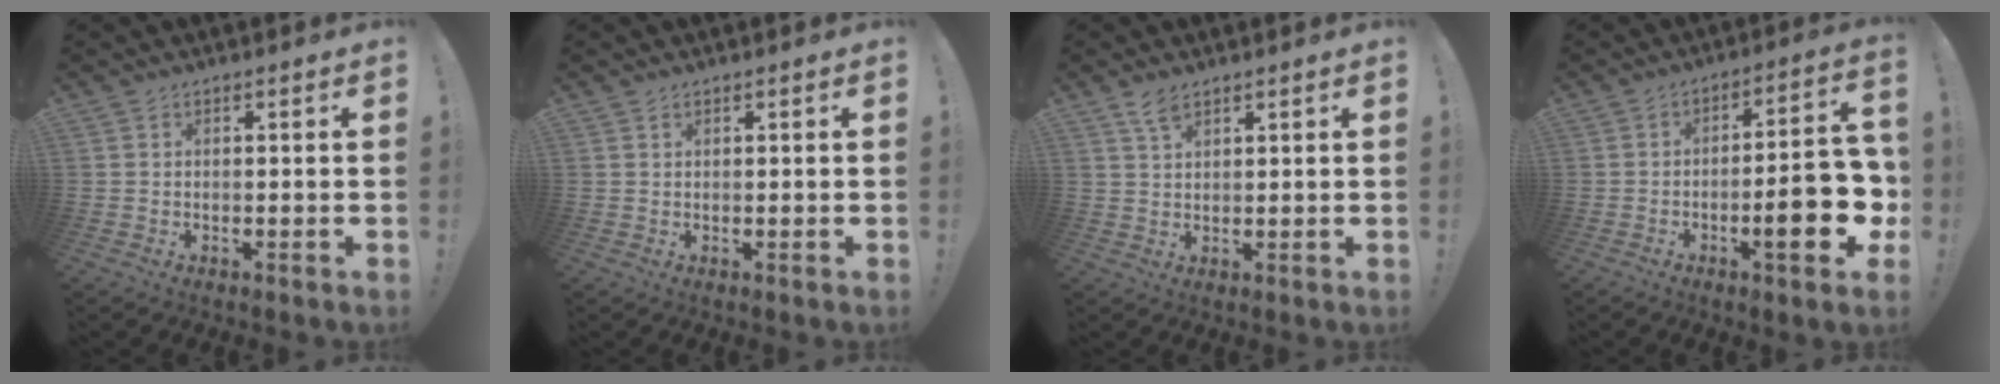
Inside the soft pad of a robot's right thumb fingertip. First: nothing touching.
{"total": 0.7, "force": [0.6, 0.3, 0.2], "torque": [0.001, -0.002, 0.011]}
{"total": 4.0, "force": [2.7, 1.6, 2.4], "torque": [-0.040, -0.010, 0.049]}
{"total": 16.3, "force": [-4.3, 3.8, 15.2], "torque": [-0.194, 0.009, -0.060]}